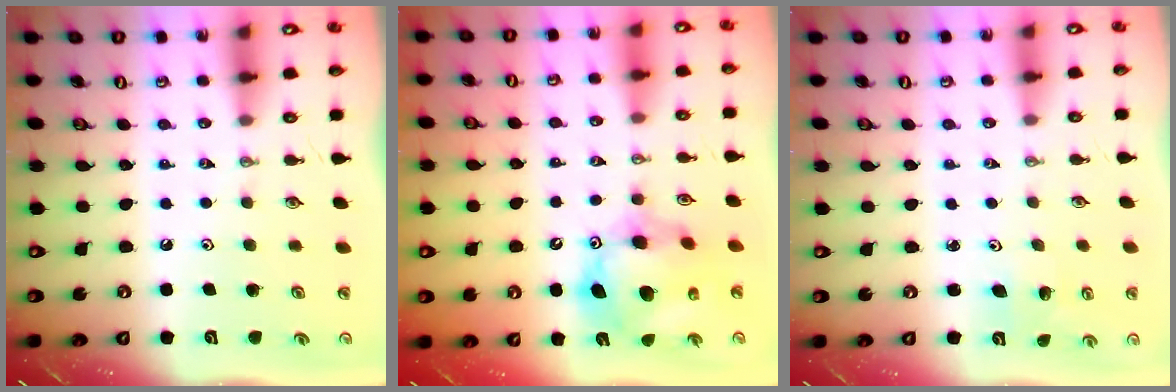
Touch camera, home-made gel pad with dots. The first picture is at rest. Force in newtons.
{"total": 15.4, "press": 15.4, "slide": 1.6}
{"total": 1.9, "press": 1.9, "slide": 0.0}